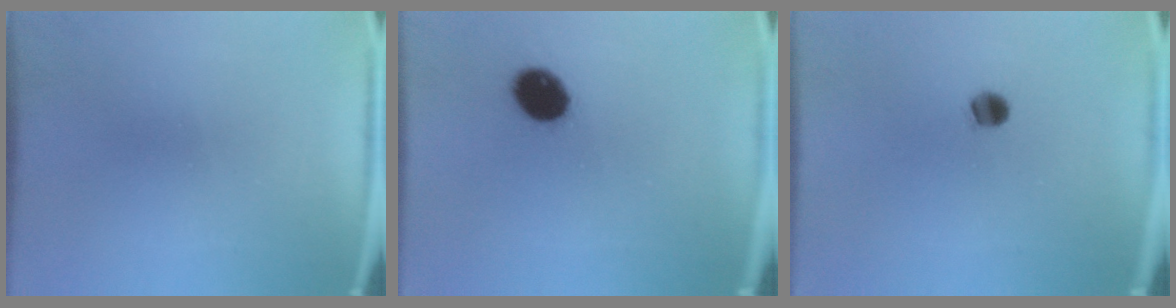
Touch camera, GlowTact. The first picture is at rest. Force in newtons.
{"total": 9.2}
{"total": 3.2}